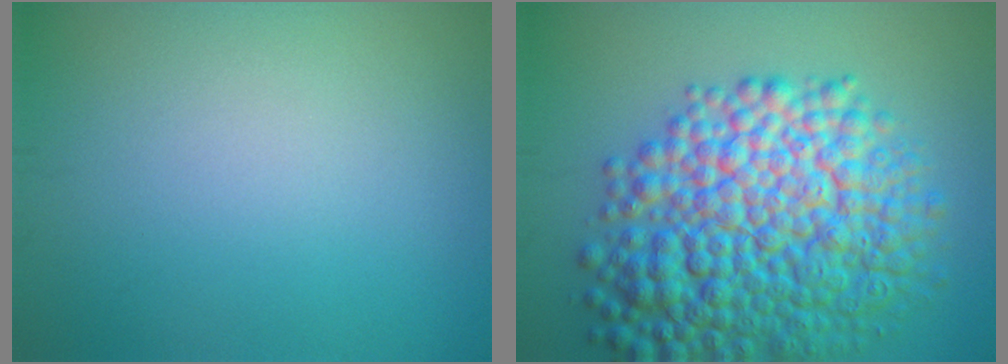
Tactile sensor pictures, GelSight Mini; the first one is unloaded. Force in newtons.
{"total": 12.2, "press": 12.2, "slide": 0.1}